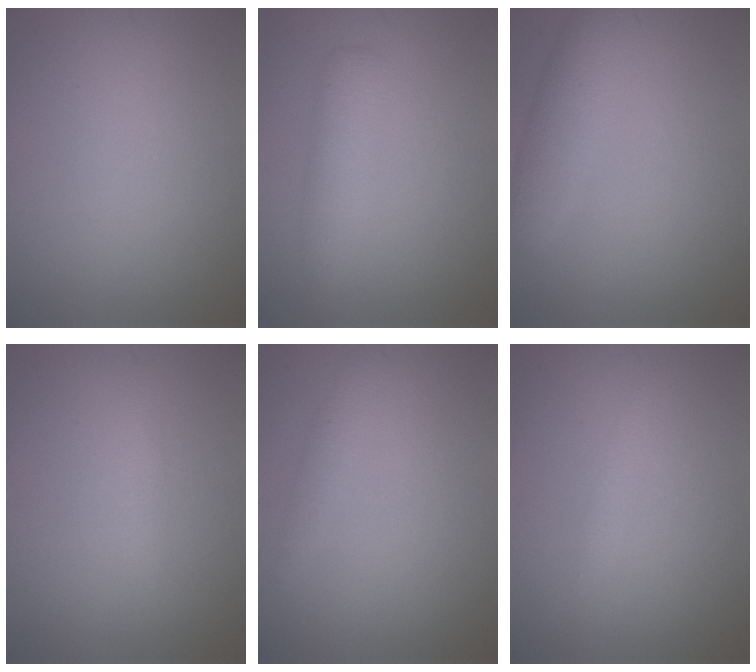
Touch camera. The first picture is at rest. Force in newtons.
{"total": 2.8, "press": 2.7, "slide": 0.2}
{"total": 3.2, "press": 3.2, "slide": 0.1}
{"total": 1.1, "press": 1.1, "slide": 0.1}
{"total": 1.1, "press": 1.1, "slide": 0.1}
{"total": 0.9, "press": 0.9, "slide": 0.1}